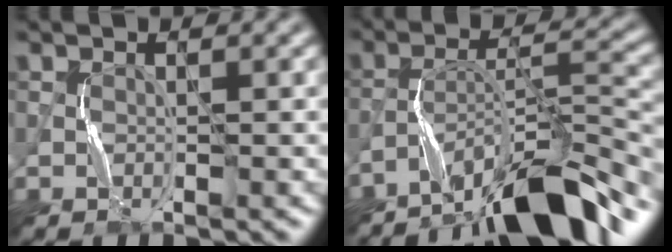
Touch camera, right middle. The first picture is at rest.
{"total": 9.7, "force": [-7.7, 1.6, 5.8], "torque": [-0.087, 0.015, -0.133]}